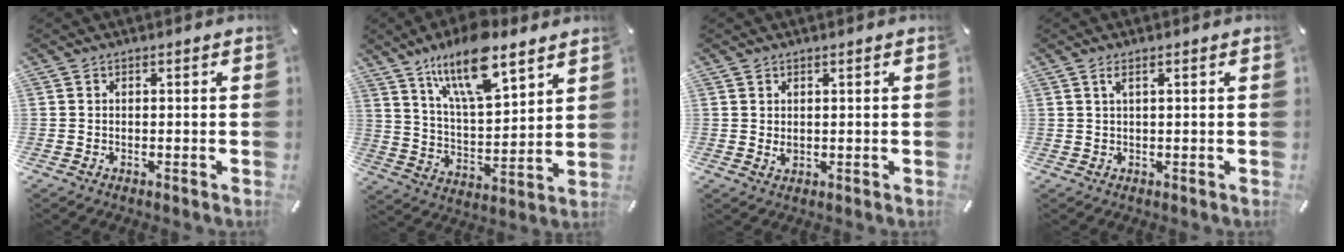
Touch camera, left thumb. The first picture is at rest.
{"total": 16.6, "force": [11.8, 6.2, 9.9], "torque": [-0.182, -0.053, 0.206]}
{"total": 1.3, "force": [0.8, 0.8, 0.7], "torque": [-0.015, 0.002, 0.014]}
{"total": 1.9, "force": [0.9, 0.2, 1.7], "torque": [-0.035, 0.001, 0.014]}